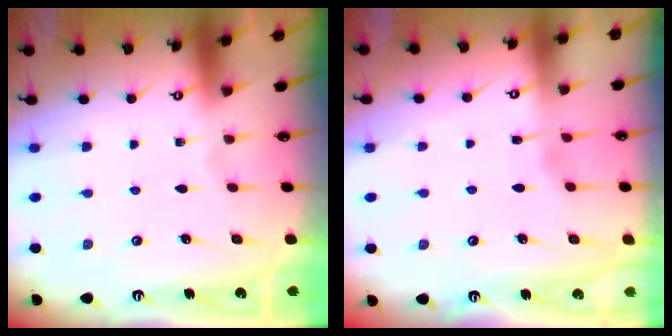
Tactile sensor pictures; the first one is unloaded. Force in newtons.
{"total": 2.6, "press": 2.6, "slide": 0.4}